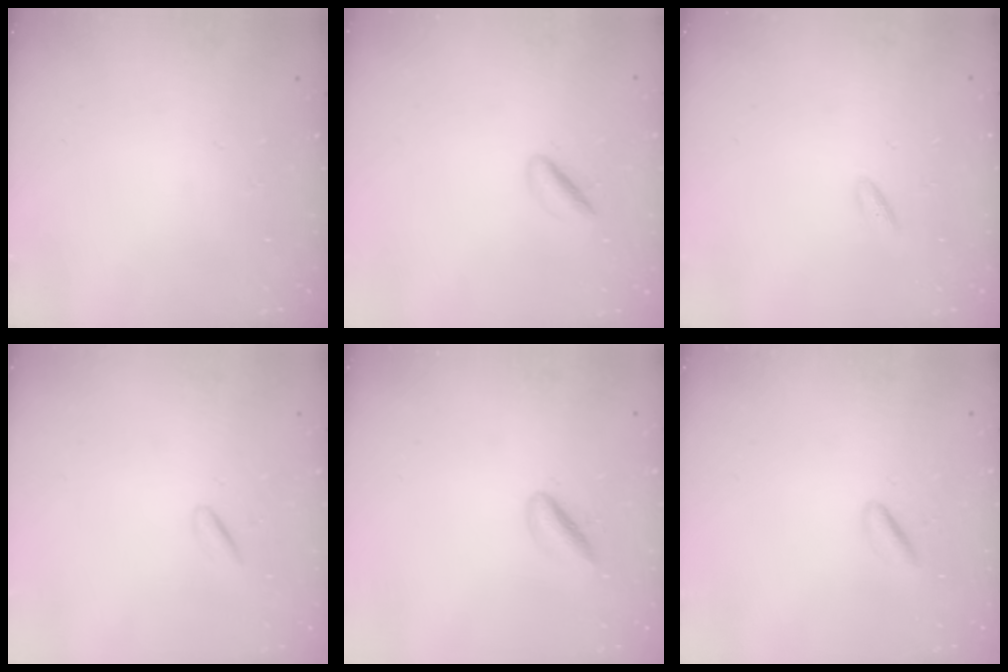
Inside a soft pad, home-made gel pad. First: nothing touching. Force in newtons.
{"total": 2.3, "press": 2.3, "slide": 0.4}
{"total": 2.3, "press": 2.2, "slide": 0.4}
{"total": 1.5, "press": 1.3, "slide": 0.7}
{"total": 3.5, "press": 3.5, "slide": 0.1}
{"total": 2.6, "press": 2.5, "slide": 0.9}